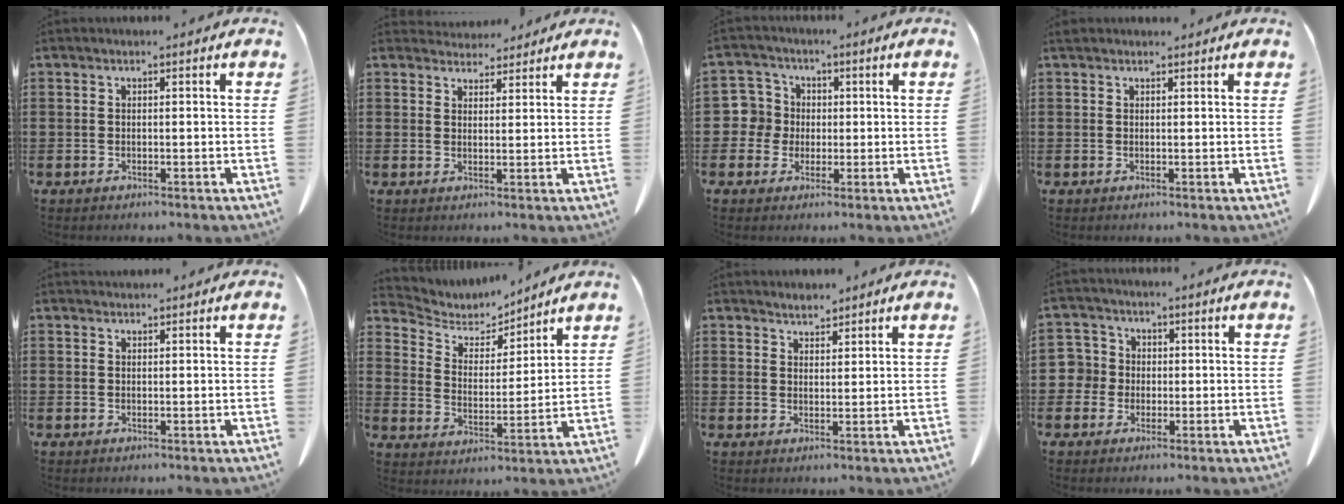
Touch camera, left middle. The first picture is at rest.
{"total": 3.5, "force": [3.4, 1.1, 0.2], "torque": [-0.005, -0.009, 0.063]}
{"total": 6.0, "force": [0.1, 5.9, 1.2], "torque": [-0.061, 0.010, -0.001]}
{"total": 0.9, "force": [0.8, 0.3, 0.2], "torque": [-0.007, 0.002, 0.016]}
{"total": 0.7, "force": [0.7, 0.2, 0.0], "torque": [-0.003, 0.000, 0.015]}
{"total": 5.2, "force": [4.8, 1.9, 0.5], "torque": [-0.038, -0.031, 0.081]}
{"total": 2.5, "force": [2.4, 0.5, 0.0], "torque": [-0.005, -0.002, 0.046]}
{"total": 4.3, "force": [-0.1, 4.2, 1.0], "torque": [-0.051, 0.007, -0.010]}